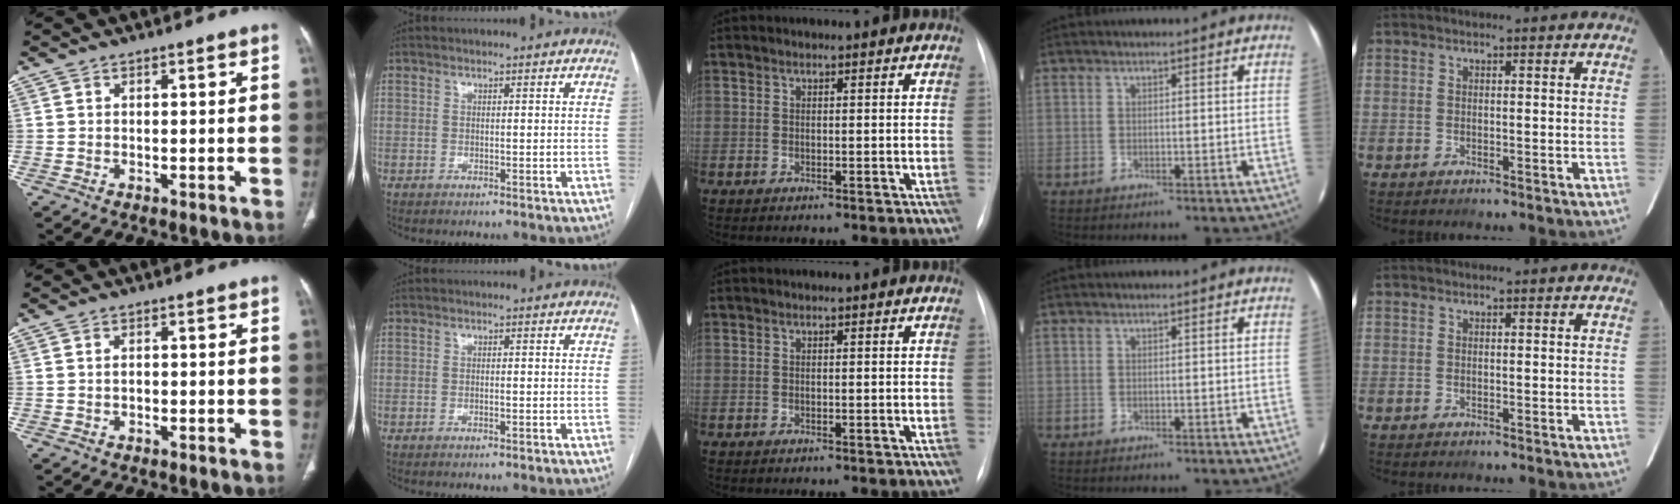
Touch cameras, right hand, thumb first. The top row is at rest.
{"thumb": {"total": 0.9, "force": [0.0, 0.6, 0.6], "torque": [-0.014, 0.003, 0.003]}, "index": {"total": 0.8, "force": [-0.2, 0.3, 0.8], "torque": [-0.012, -0.001, -0.003]}}